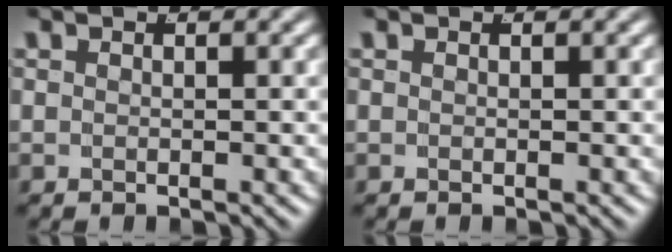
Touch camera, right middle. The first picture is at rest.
{"total": 0.0}